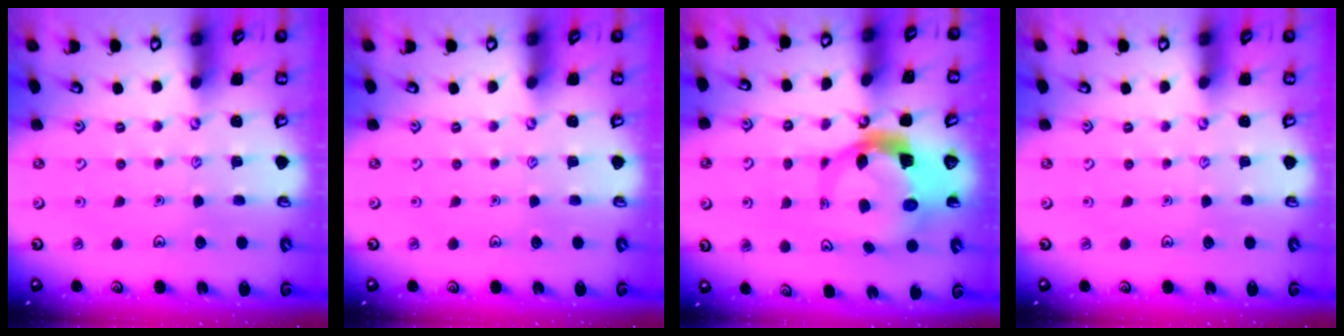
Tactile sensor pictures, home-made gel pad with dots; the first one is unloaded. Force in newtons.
{"total": 0.0}
{"total": 7.1, "press": 7.0, "slide": 1.1}
{"total": 0.0}